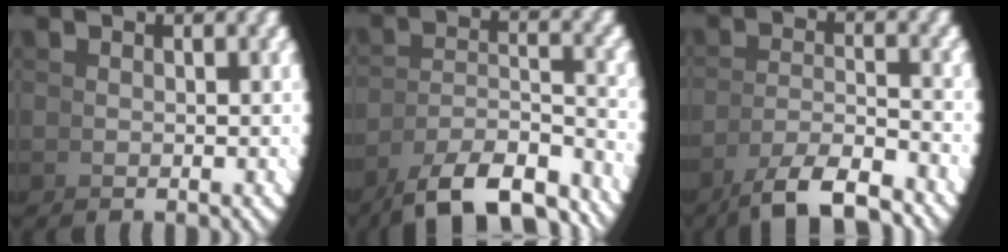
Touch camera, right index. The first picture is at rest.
{"total": 9.2, "force": [-7.1, 3.7, 4.7], "torque": [-0.087, -0.033, -0.097]}
{"total": 5.7, "force": [-3.9, 1.6, 3.8], "torque": [-0.063, -0.015, -0.052]}